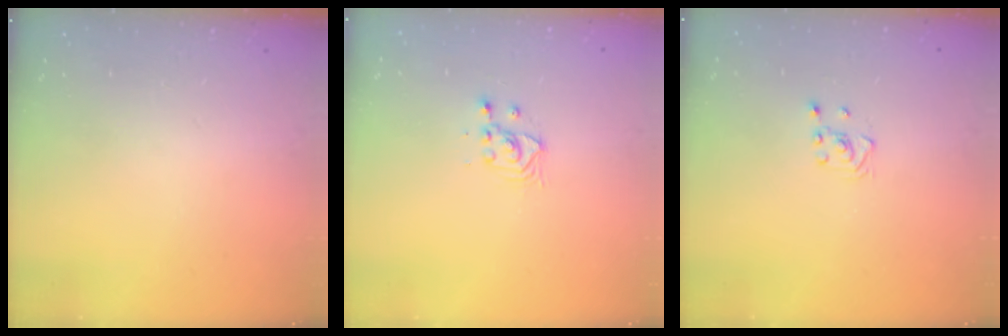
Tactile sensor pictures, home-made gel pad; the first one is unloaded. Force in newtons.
{"total": 3.6, "press": 3.6, "slide": 0.3}
{"total": 2.8, "press": 2.6, "slide": 1.1}